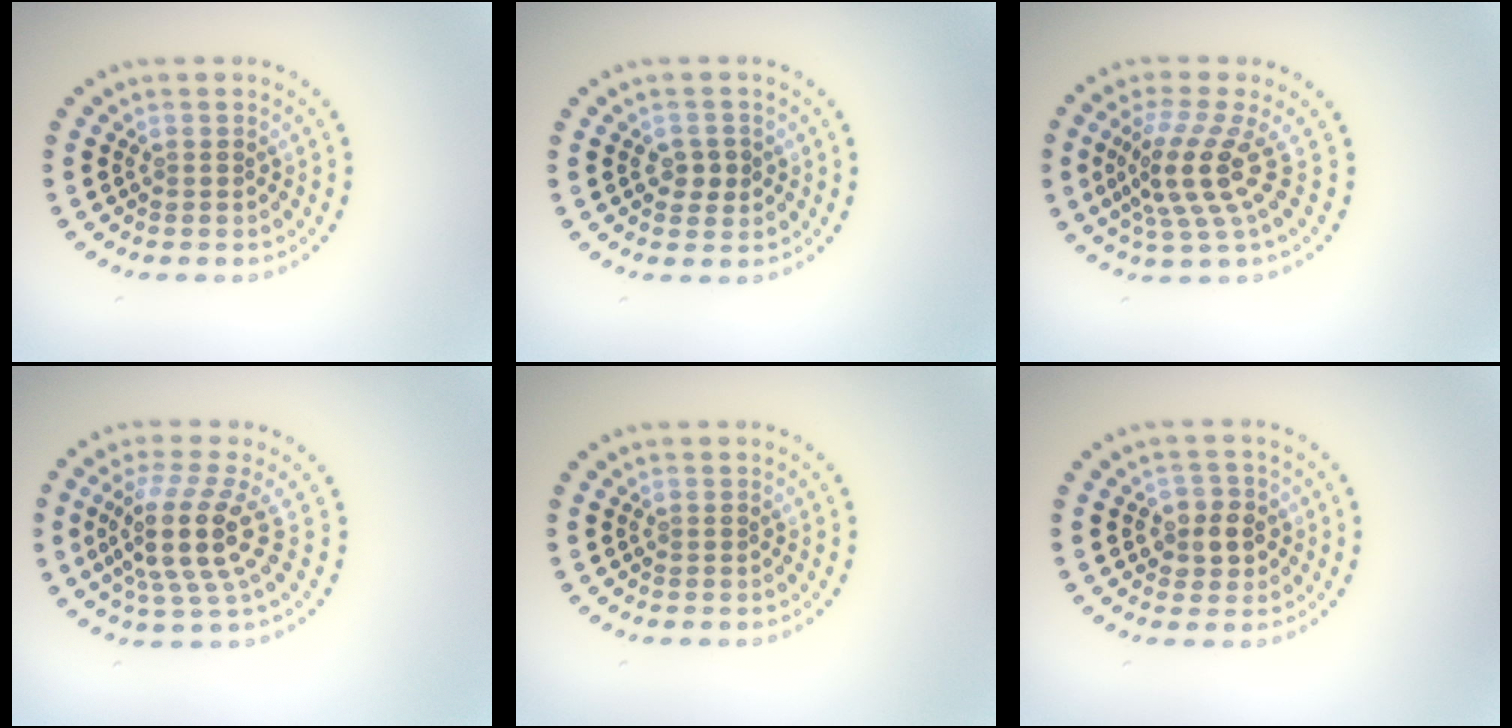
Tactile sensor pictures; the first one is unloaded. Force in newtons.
{"total": 1.9, "press": 1.8, "slide": 0.4}
{"total": 4.4, "press": 3.0, "slide": 3.2}
{"total": 4.9, "press": 3.7, "slide": 3.2}
{"total": 0.0}
{"total": 2.6, "press": 2.4, "slide": 1.0}